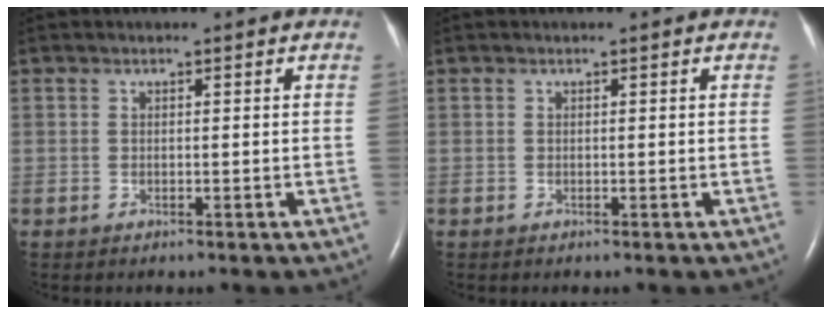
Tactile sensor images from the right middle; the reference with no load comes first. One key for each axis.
{"total": 0.0}